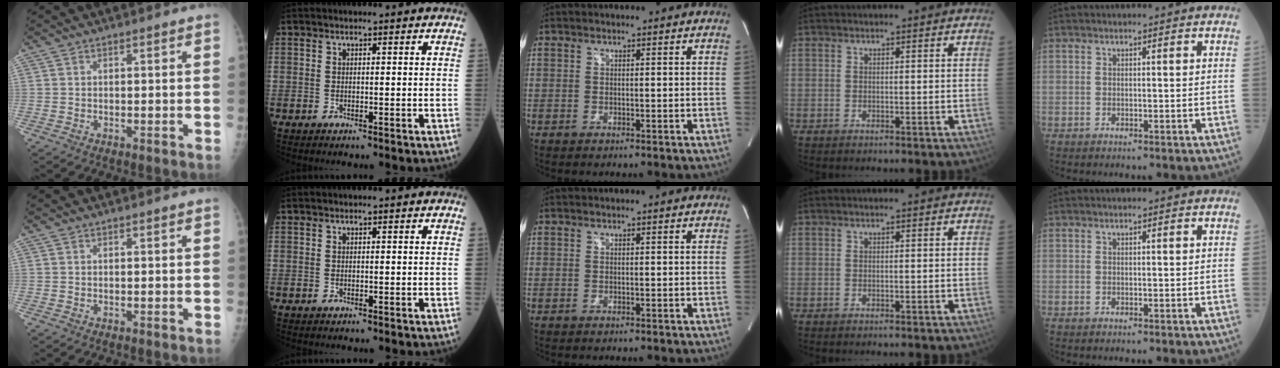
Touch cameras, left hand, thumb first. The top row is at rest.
{"thumb": {"total": 0.7, "force": [0.6, 0.0, 0.3], "torque": [-0.003, 0.005, 0.010]}}